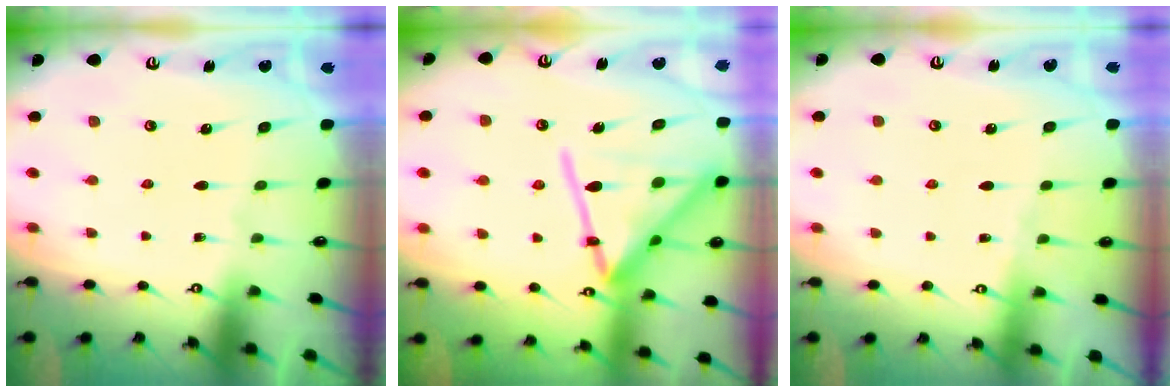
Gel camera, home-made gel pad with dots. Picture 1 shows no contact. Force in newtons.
{"total": 20.5, "press": 20.4, "slide": 1.8}
{"total": 0.7, "press": 0.6, "slide": 0.3}